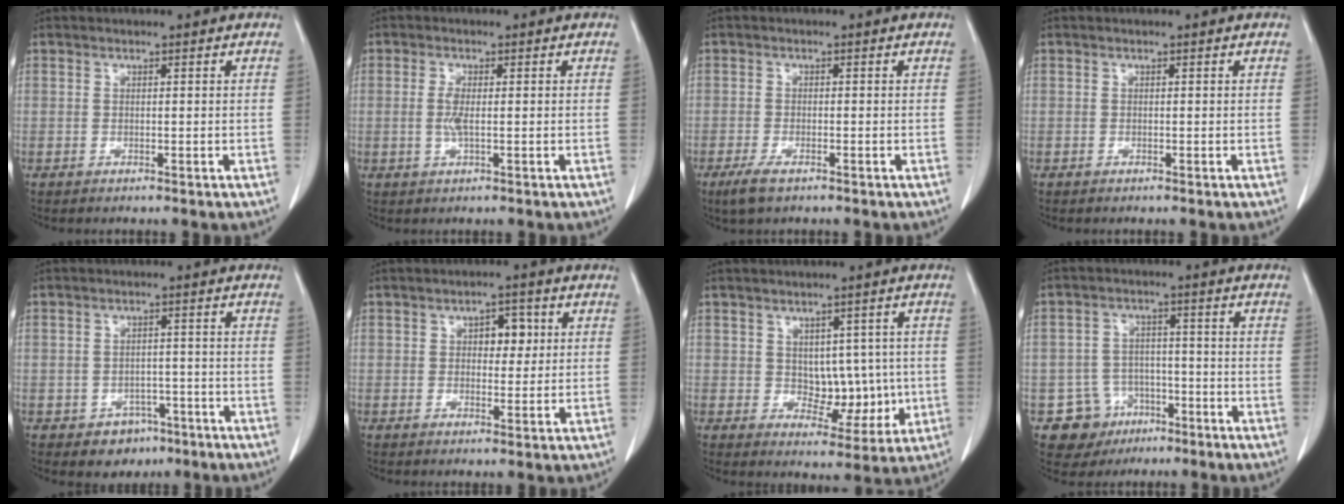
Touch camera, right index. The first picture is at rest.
{"total": 2.5, "force": [-0.1, 0.6, 2.4], "torque": [-0.055, -0.002, -0.002]}
{"total": 3.2, "force": [-2.2, 0.9, 2.2], "torque": [-0.052, -0.006, -0.038]}
{"total": 0.0}
{"total": 4.5, "force": [-2.7, 3.4, 1.4], "torque": [-0.011, 0.010, -0.029]}
{"total": 3.9, "force": [1.0, 2.2, 3.1], "torque": [-0.040, 0.008, 0.015]}
{"total": 6.7, "force": [0.2, 4.4, 5.0], "torque": [-0.054, 0.006, 0.020]}
{"total": 7.3, "force": [-3.7, 6.3, 0.5], "torque": [-0.002, 0.013, -0.050]}